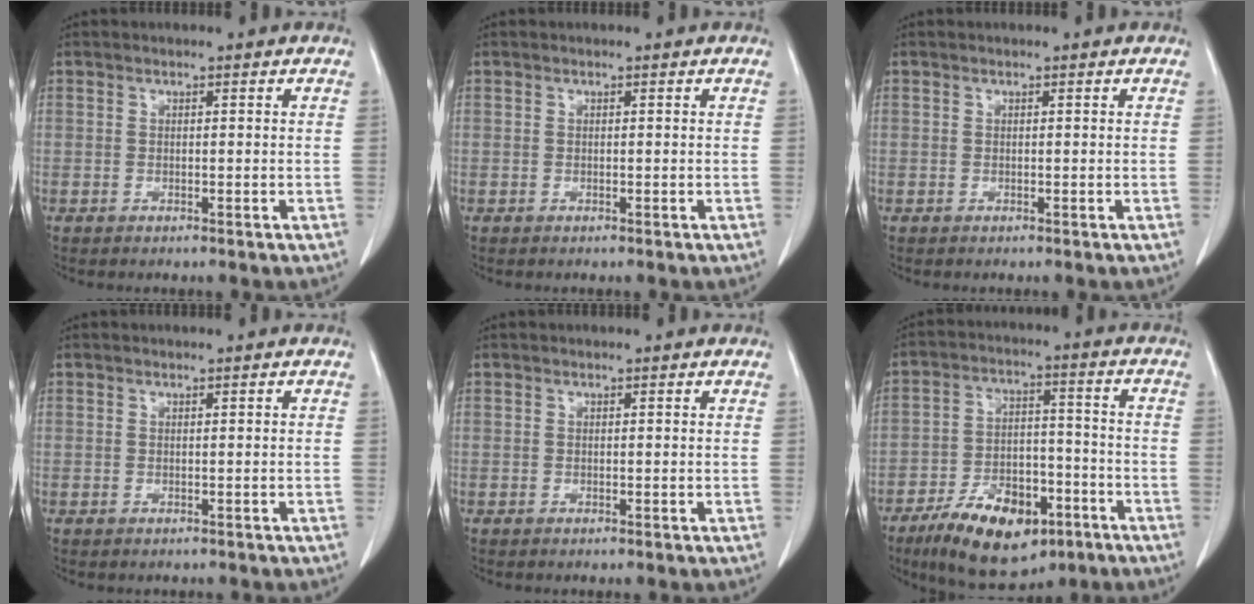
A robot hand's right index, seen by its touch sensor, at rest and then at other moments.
{"total": 0.0}
{"total": 0.0}
{"total": 0.0}
{"total": 0.0}
{"total": 14.6, "force": [-8.7, 7.0, 9.5], "torque": [-0.155, 0.008, -0.136]}